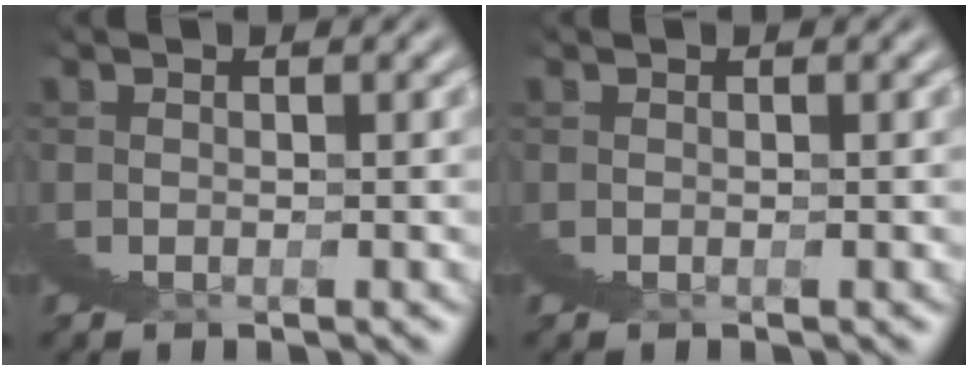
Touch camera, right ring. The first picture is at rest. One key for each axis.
{"total": 0.0}